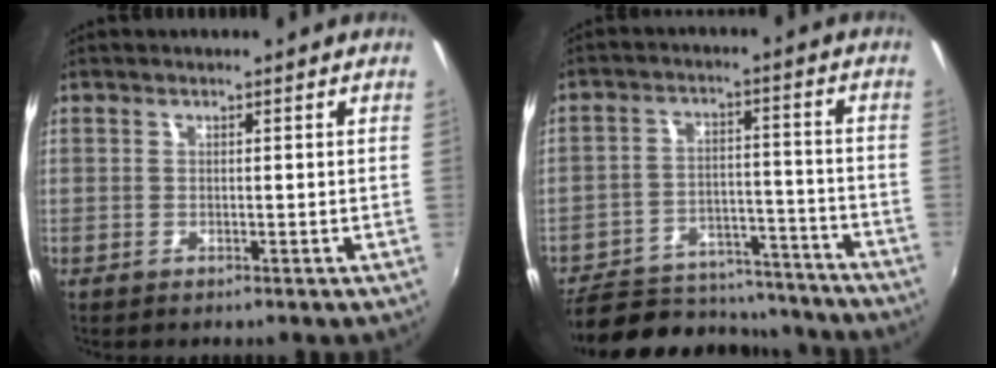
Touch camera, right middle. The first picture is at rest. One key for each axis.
{"total": 18.8, "fx": -15.9, "fy": 8.1, "fz": 5.9, "tx": -0.130, "ty": 0.029, "tz": -0.205}